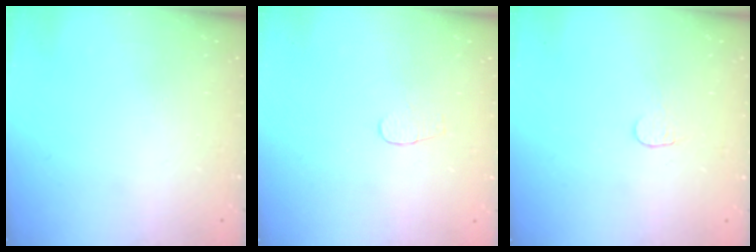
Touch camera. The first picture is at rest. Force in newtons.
{"total": 3.2, "press": 3.2, "slide": 0.3}
{"total": 3.8, "press": 3.7, "slide": 0.4}